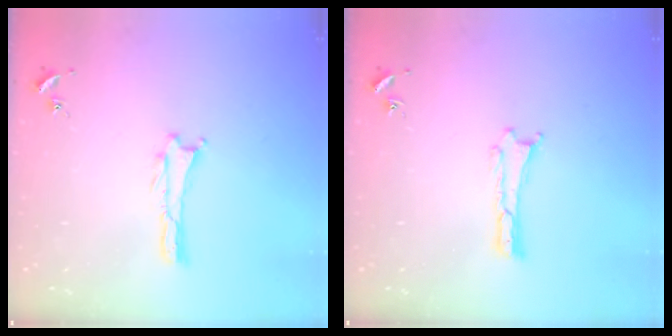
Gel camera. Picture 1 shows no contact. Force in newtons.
{"total": 0.0}